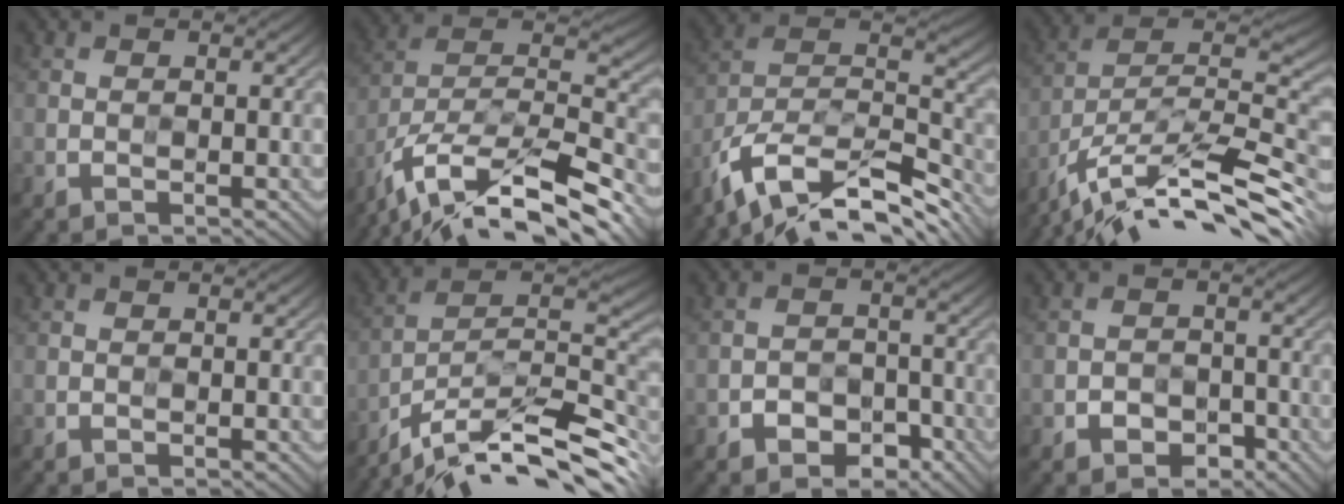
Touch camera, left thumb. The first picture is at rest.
{"total": 17.3, "force": [-12.7, 5.2, 10.5], "torque": [-0.222, -0.004, -0.224]}
{"total": 16.0, "force": [-11.7, 5.8, 9.3], "torque": [-0.205, -0.003, -0.203]}
{"total": 15.9, "force": [-11.3, 4.1, 10.4], "torque": [-0.215, 0.013, -0.207]}
{"total": 0.0}
{"total": 15.8, "force": [-11.2, 4.0, 10.4], "torque": [-0.204, 0.005, -0.193]}
{"total": 3.9, "force": [-2.3, 2.5, 1.8], "torque": [-0.025, 0.002, -0.044]}
{"total": 2.9, "force": [-1.7, 2.0, 1.3], "torque": [-0.018, 0.001, -0.031]}